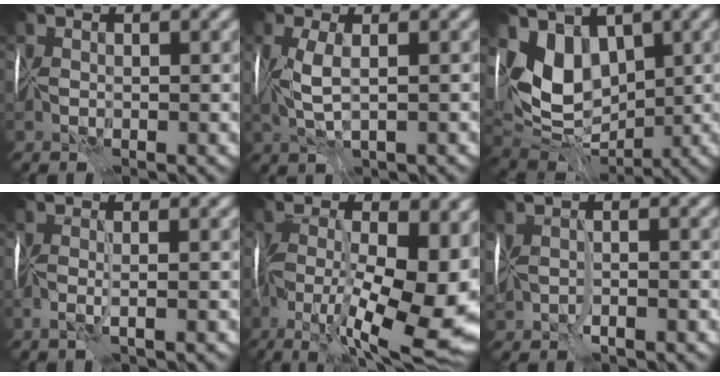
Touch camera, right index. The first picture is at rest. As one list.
[{"total": 2.8, "force": [-0.3, 0.1, 2.7], "torque": [-0.065, -0.001, -0.005]}, {"total": 6.2, "force": [1.6, 4.2, 4.2], "torque": [-0.075, -0.021, 0.029]}, {"total": 1.5, "force": [-0.7, -1.4, 0.3], "torque": [-0.006, -0.006, -0.016]}, {"total": 15.1, "force": [-3.6, 4.5, 14.0], "torque": [-0.211, -0.028, -0.048]}, {"total": 1.2, "force": [-0.9, -0.6, 0.6], "torque": [-0.013, -0.007, -0.016]}]